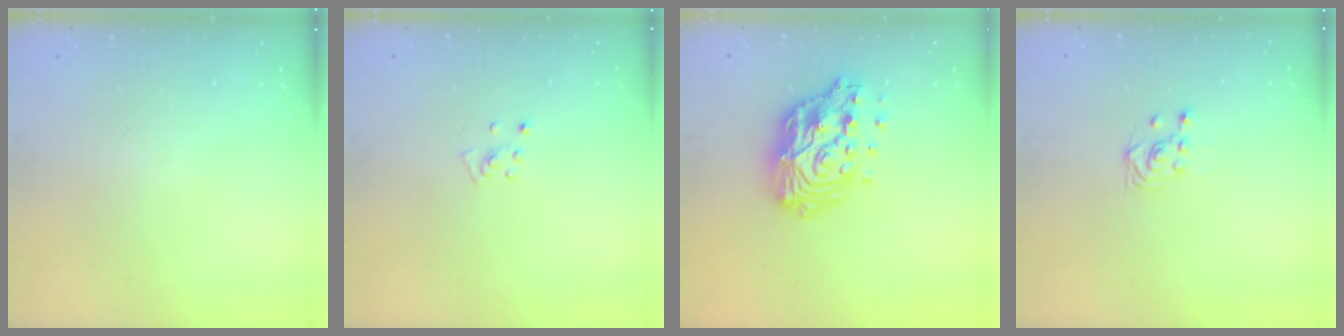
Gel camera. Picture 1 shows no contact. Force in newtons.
{"total": 3.8, "press": 3.8, "slide": 0.4}
{"total": 17.1, "press": 17.0, "slide": 1.5}
{"total": 3.0, "press": 2.8, "slide": 1.1}